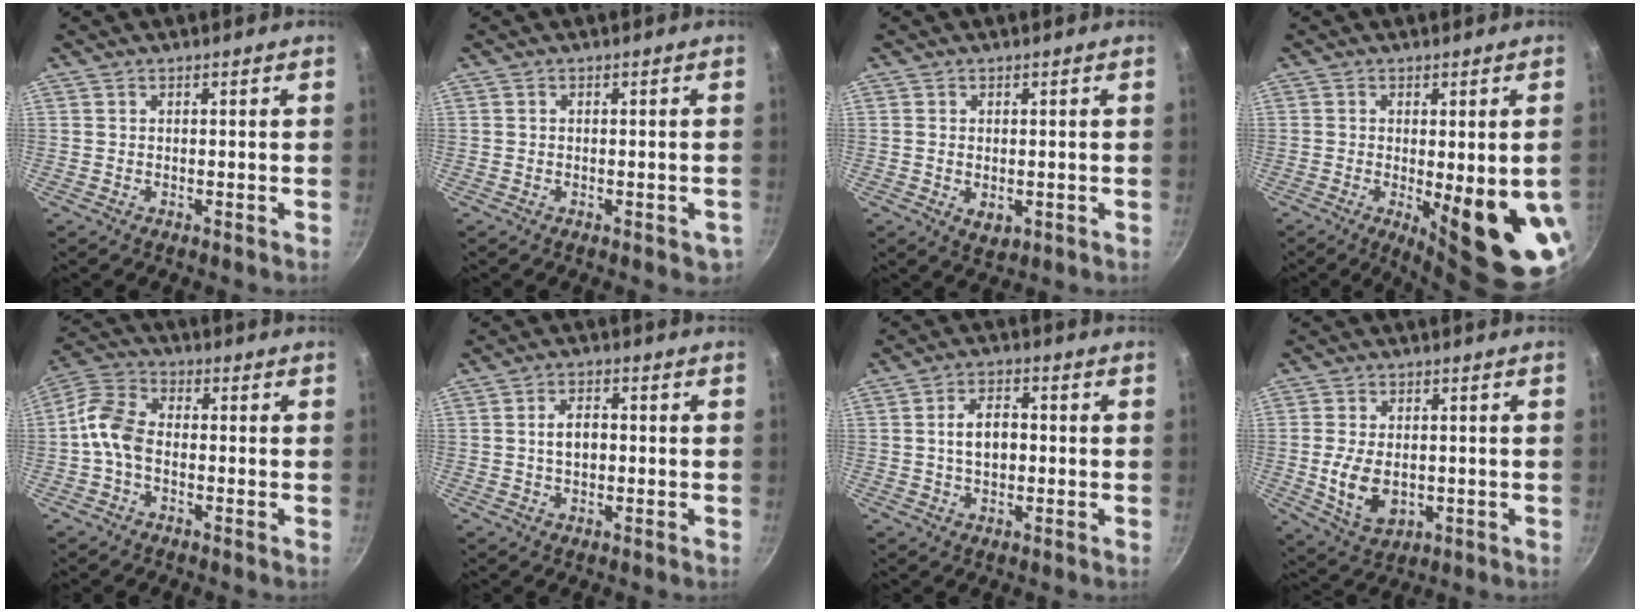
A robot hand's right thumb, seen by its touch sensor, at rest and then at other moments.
{"total": 2.2, "force": [-0.9, 1.3, 1.5], "torque": [-0.007, 0.007, -0.008]}
{"total": 3.5, "force": [-0.5, 2.3, 2.6], "torque": [-0.041, -0.011, -0.005]}
{"total": 15.5, "force": [-3.0, 4.6, 14.5], "torque": [-0.166, -0.025, -0.028]}
{"total": 7.6, "force": [-1.7, 4.9, 5.5], "torque": [-0.110, 0.033, -0.050]}
{"total": 4.4, "force": [-0.1, 2.7, 3.5], "torque": [-0.050, 0.015, -0.003]}
{"total": 5.4, "force": [-0.1, 3.3, 4.3], "torque": [-0.061, 0.016, -0.005]}
{"total": 9.0, "force": [-0.9, 5.9, 6.7], "torque": [-0.121, -0.002, -0.004]}